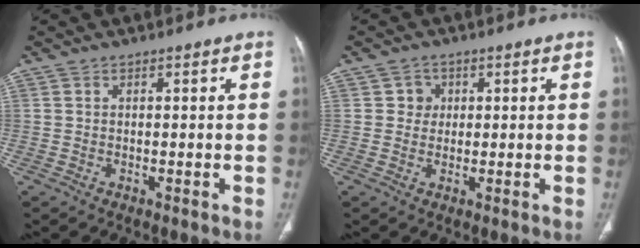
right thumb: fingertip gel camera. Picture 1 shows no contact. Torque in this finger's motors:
{"motor_torque": [-0.29, 0.23, 0.28, -0.08, -0.03]}